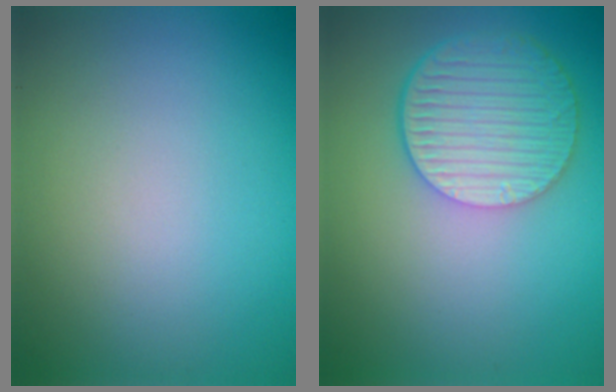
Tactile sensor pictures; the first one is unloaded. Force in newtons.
{"total": 6.1, "press": 4.5, "slide": 4.1}